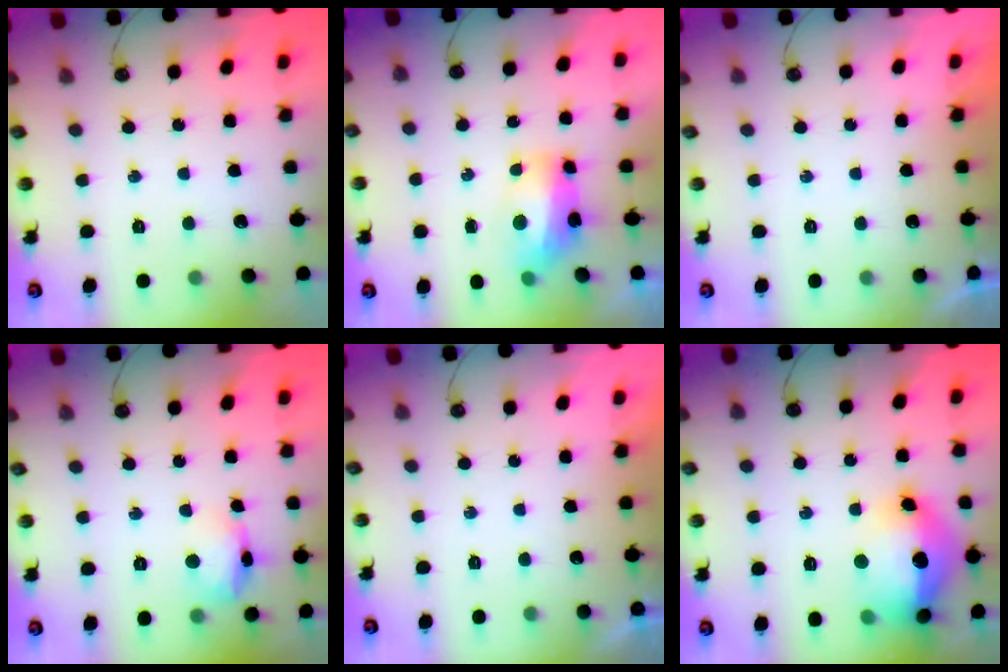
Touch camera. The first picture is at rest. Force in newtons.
{"total": 8.0, "press": 7.9, "slide": 0.9}
{"total": 0.0}
{"total": 11.1, "press": 11.1, "slide": 0.8}
{"total": 0.0}
{"total": 19.6, "press": 19.5, "slide": 1.8}